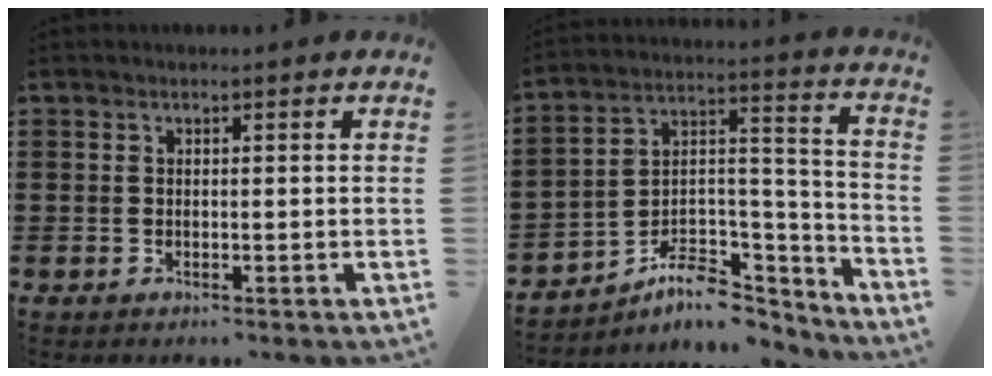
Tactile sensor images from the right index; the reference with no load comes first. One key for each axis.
{"total": 7.9, "fx": -6.1, "fy": 3.8, "fz": 3.3, "tx": -0.057, "ty": 0.013, "tz": -0.112}